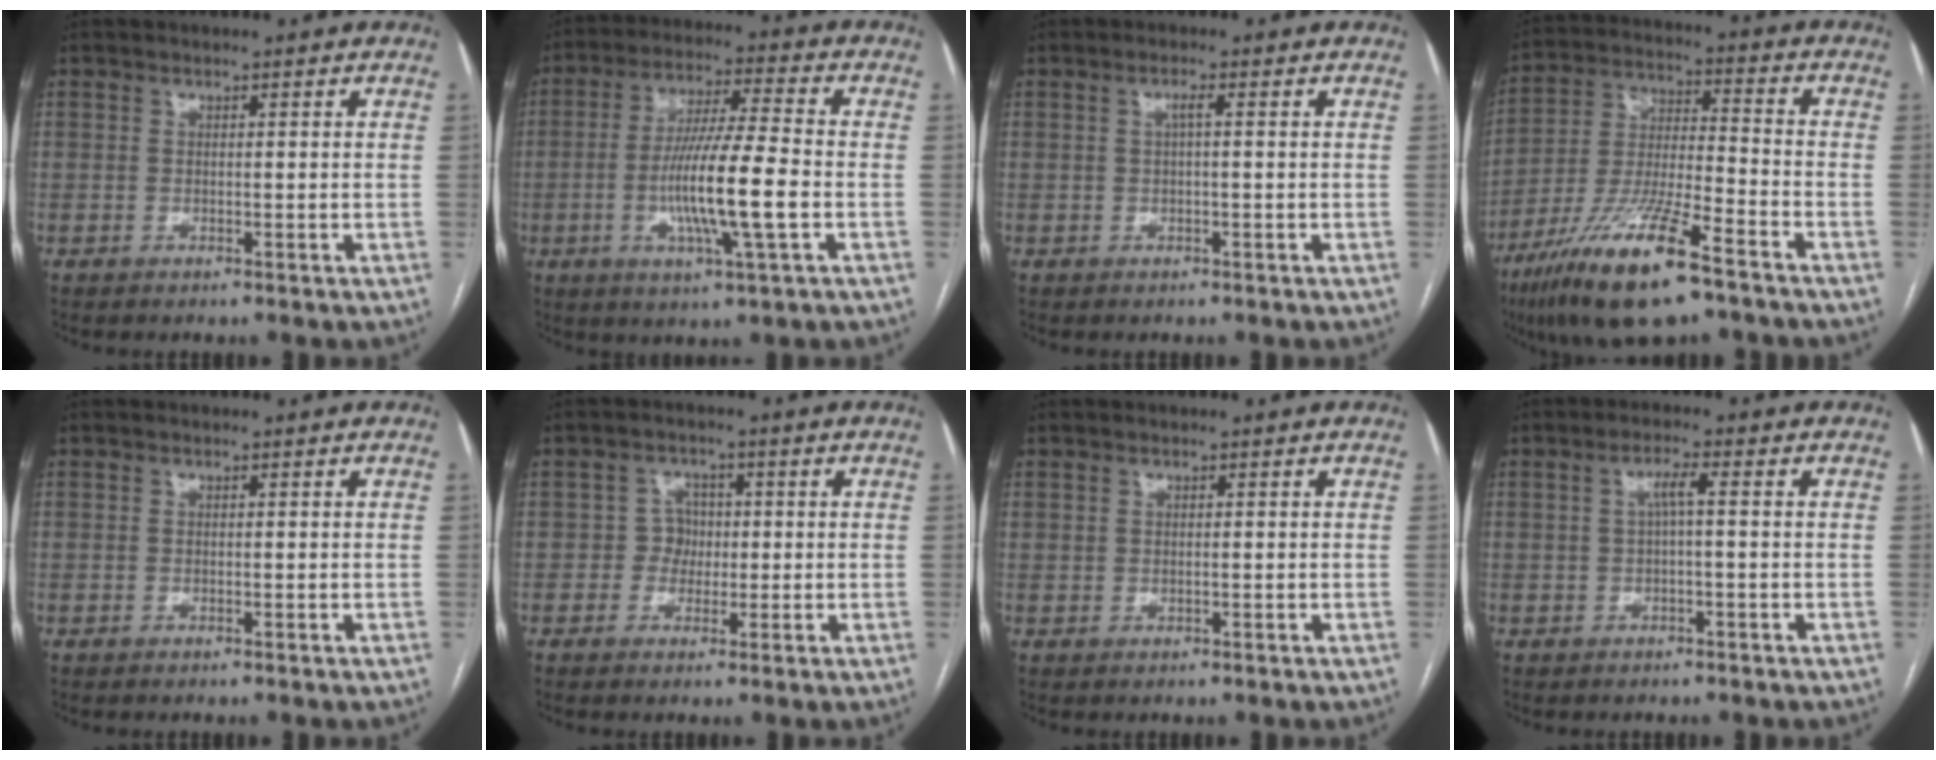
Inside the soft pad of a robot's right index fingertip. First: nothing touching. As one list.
[{"total": 12.3, "force": [-2.7, 0.3, 12.0], "torque": [-0.225, -0.008, -0.055]}, {"total": 1.4, "force": [0.2, 0.0, 1.4], "torque": [-0.025, 0.004, 0.003]}, {"total": 16.9, "force": [-10.7, 2.4, 12.9], "torque": [-0.265, -0.031, -0.194]}, {"total": 0.0}, {"total": 3.0, "force": [-0.2, 2.9, 0.8], "torque": [-0.001, 0.011, -0.005]}, {"total": 0.0}, {"total": 2.7, "force": [0.2, 0.2, 2.6], "torque": [-0.047, 0.009, 0.005]}]